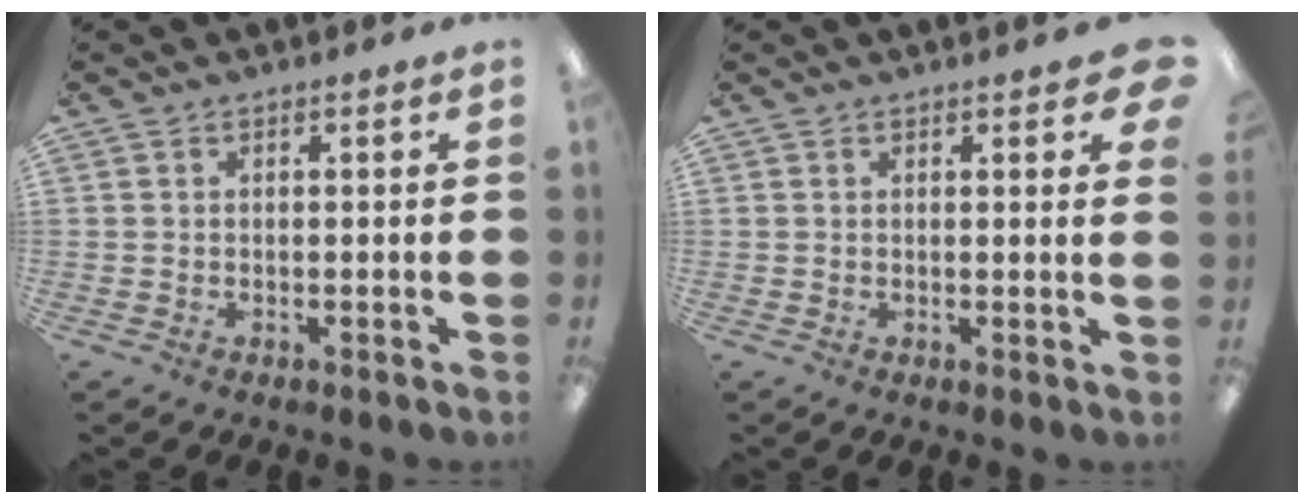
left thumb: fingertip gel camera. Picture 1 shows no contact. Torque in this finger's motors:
{"motor_torque": [-0.24, 0.47, -0.35, 0.21, 0.10]}